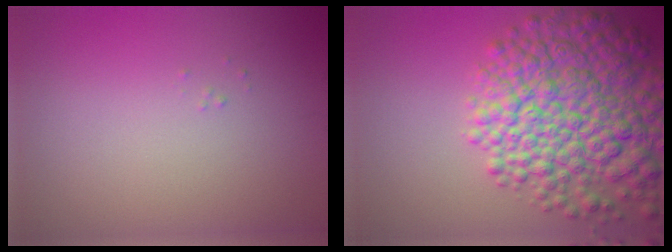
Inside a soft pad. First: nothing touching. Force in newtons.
{"total": 10.9, "press": 10.9, "slide": 0.4}